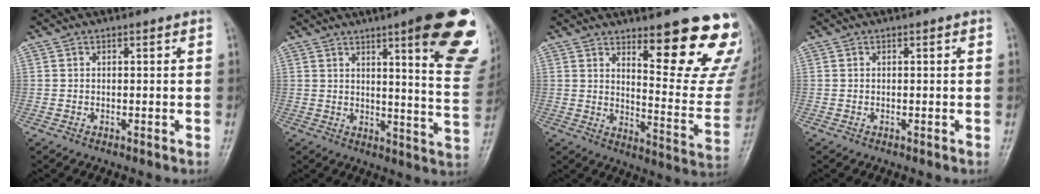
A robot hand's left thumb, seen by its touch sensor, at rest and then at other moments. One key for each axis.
{"total": 20.4, "fx": 10.7, "fy": 3.7, "fz": 17.0, "tx": -0.182, "ty": -0.052, "tz": 0.128}
{"total": 18.3, "fx": 11.4, "fy": 4.7, "fz": 13.5, "tx": -0.123, "ty": -0.091, "tz": 0.162}
{"total": 0.0}